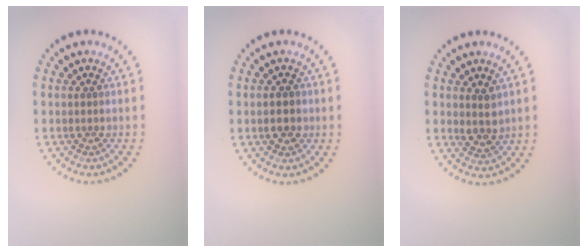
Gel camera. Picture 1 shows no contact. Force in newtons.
{"total": 2.0, "press": 1.9, "slide": 0.4}
{"total": 2.0, "press": 1.7, "slide": 1.0}